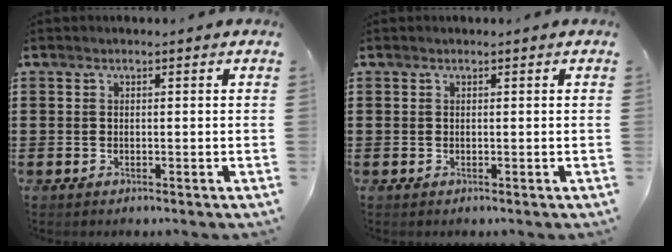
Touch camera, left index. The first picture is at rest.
{"total": 0.0}